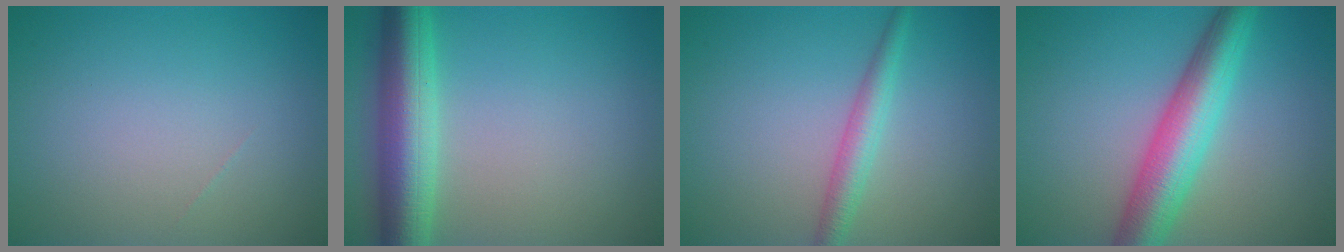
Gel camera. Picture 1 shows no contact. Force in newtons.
{"total": 6.9, "press": 6.9, "slide": 0.2}
{"total": 2.5, "press": 2.5, "slide": 0.1}
{"total": 6.8, "press": 6.8, "slide": 0.2}